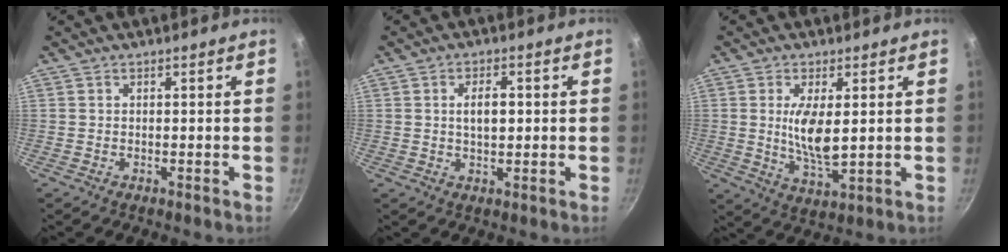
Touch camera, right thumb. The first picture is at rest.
{"total": 4.6, "force": [0.5, 2.3, 3.9], "torque": [-0.054, 0.003, 0.007]}
{"total": 8.6, "force": [1.2, 3.2, 7.9], "torque": [-0.146, -0.019, 0.028]}